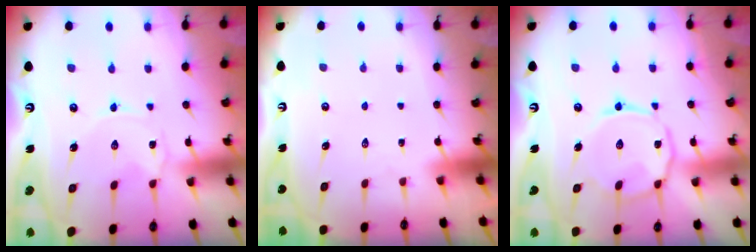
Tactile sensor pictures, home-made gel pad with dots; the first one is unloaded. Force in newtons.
{"total": 1.6, "press": 1.6, "slide": 0.1}
{"total": 8.8, "press": 8.8, "slide": 0.7}